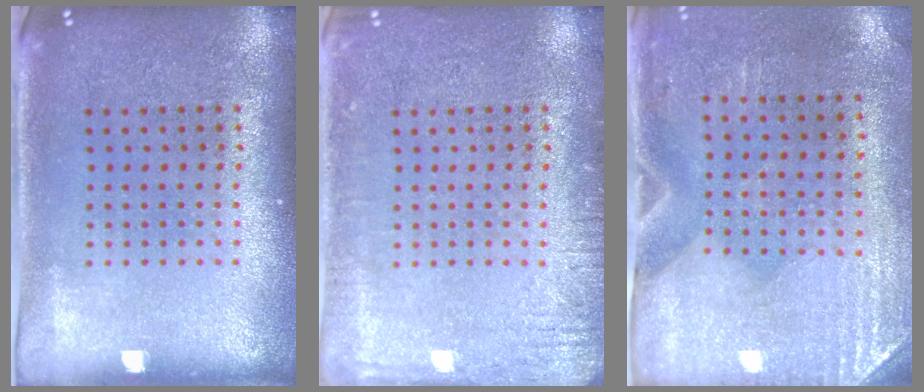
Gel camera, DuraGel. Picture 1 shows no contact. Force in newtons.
{"total": 2.3, "press": 2.2, "slide": 0.3}
{"total": 2.9, "press": 2.5, "slide": 1.5}